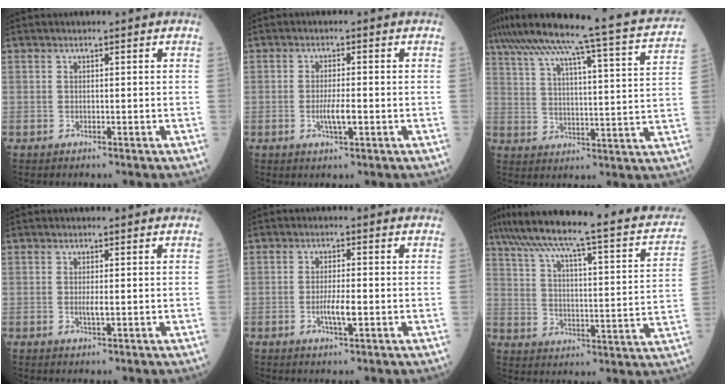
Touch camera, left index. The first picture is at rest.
{"total": 3.3, "force": [-0.8, 0.4, 3.1], "torque": [-0.065, -0.003, -0.013]}
{"total": 27.1, "force": [23.5, 0.0, 13.5], "torque": [-0.225, -0.017, 0.309]}
{"total": 1.5, "force": [0.1, 0.2, 1.5], "torque": [-0.030, -0.001, 0.002]}
{"total": 3.3, "force": [-0.9, 0.5, 3.2], "torque": [-0.064, -0.003, -0.014]}
{"total": 27.8, "force": [22.4, 3.8, 16.0], "torque": [-0.252, 0.009, 0.293]}